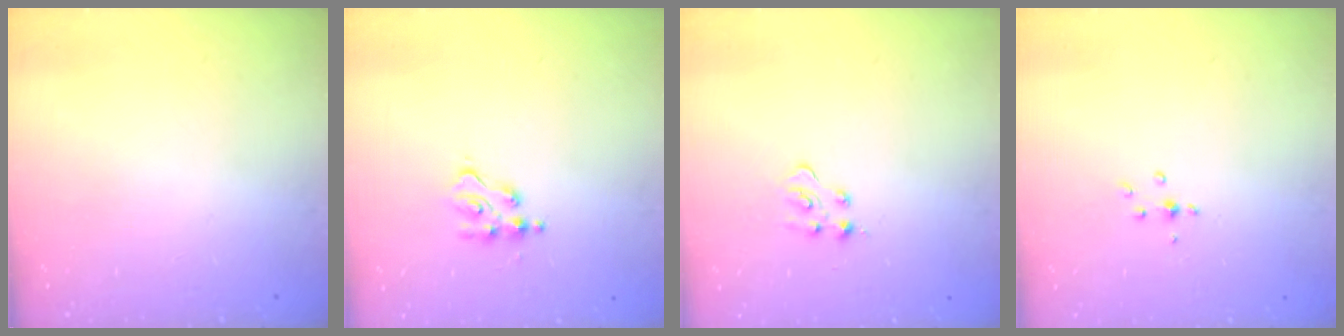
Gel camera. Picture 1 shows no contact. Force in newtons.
{"total": 4.0, "press": 4.0, "slide": 0.4}
{"total": 2.9, "press": 2.8, "slide": 0.4}
{"total": 4.0, "press": 3.8, "slide": 1.2}